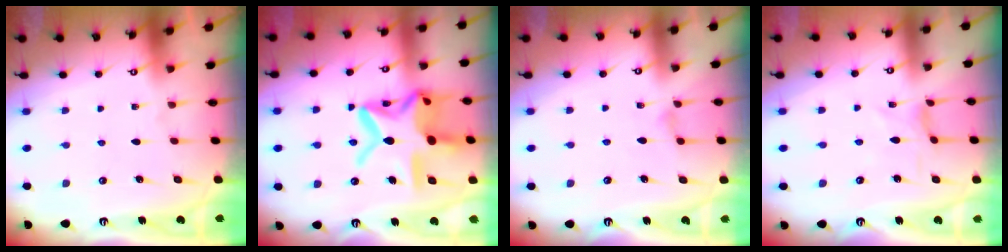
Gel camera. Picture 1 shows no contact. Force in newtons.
{"total": 20.4, "press": 20.4, "slide": 1.5}
{"total": 1.3, "press": 1.3, "slide": 0.3}
{"total": 1.5, "press": 1.5, "slide": 0.3}